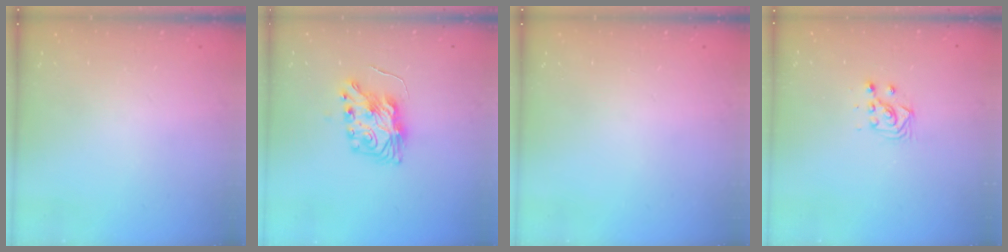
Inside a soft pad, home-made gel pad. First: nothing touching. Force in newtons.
{"total": 8.5, "press": 8.4, "slide": 0.4}
{"total": 0.0}
{"total": 3.5, "press": 3.4, "slide": 1.1}